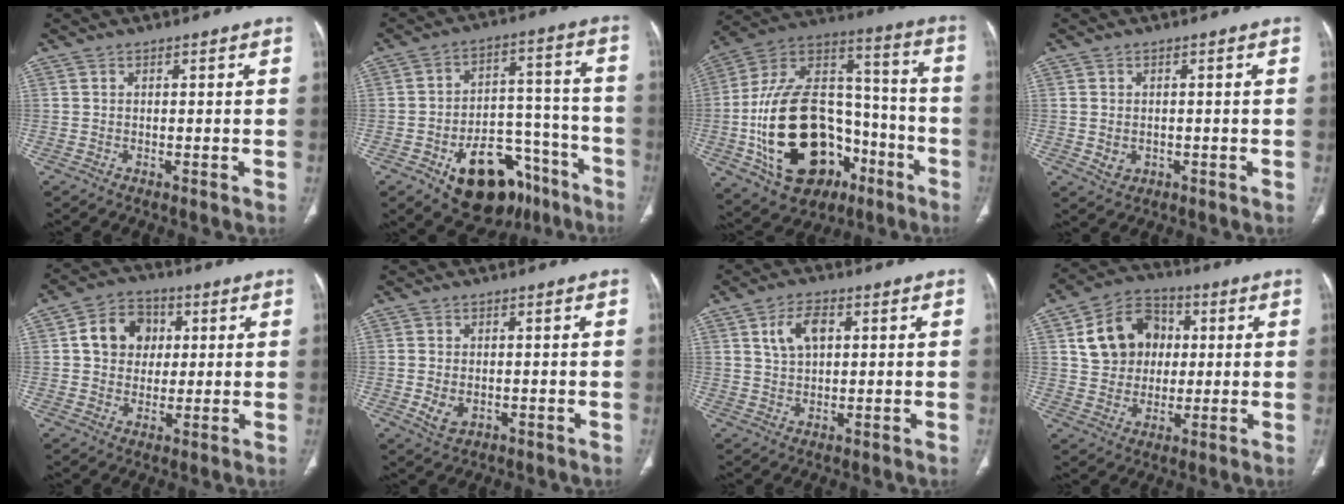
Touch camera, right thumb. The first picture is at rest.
{"total": 19.8, "force": [-11.2, 11.6, 11.5], "torque": [-0.122, 0.089, -0.157]}
{"total": 31.0, "force": [-9.7, 19.8, 21.8], "torque": [-0.406, 0.056, -0.144]}
{"total": 2.7, "force": [-0.4, 2.3, 1.4], "torque": [-0.020, 0.000, 0.005]}
{"total": 10.0, "force": [2.0, 8.3, 5.2], "torque": [-0.053, 0.005, 0.028]}
{"total": 3.6, "force": [-0.7, 2.6, 2.5], "torque": [-0.046, -0.004, -0.002]}
{"total": 6.3, "force": [2.2, 3.8, 4.6], "torque": [-0.077, 0.001, 0.042]}
{"total": 13.8, "force": [3.0, 11.5, 7.1], "torque": [-0.093, 0.011, 0.052]}